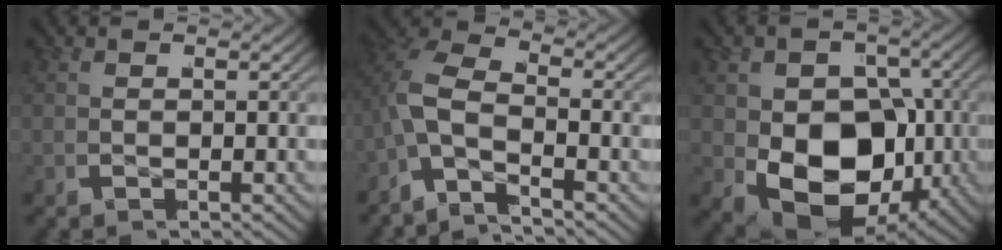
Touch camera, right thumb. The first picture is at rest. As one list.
[{"total": 5.9, "force": [-1.6, 4.0, 4.1], "torque": [-0.115, -0.026, -0.035]}, {"total": 15.4, "force": [-2.5, 10.8, 10.7], "torque": [-0.228, -0.073, -0.012]}]